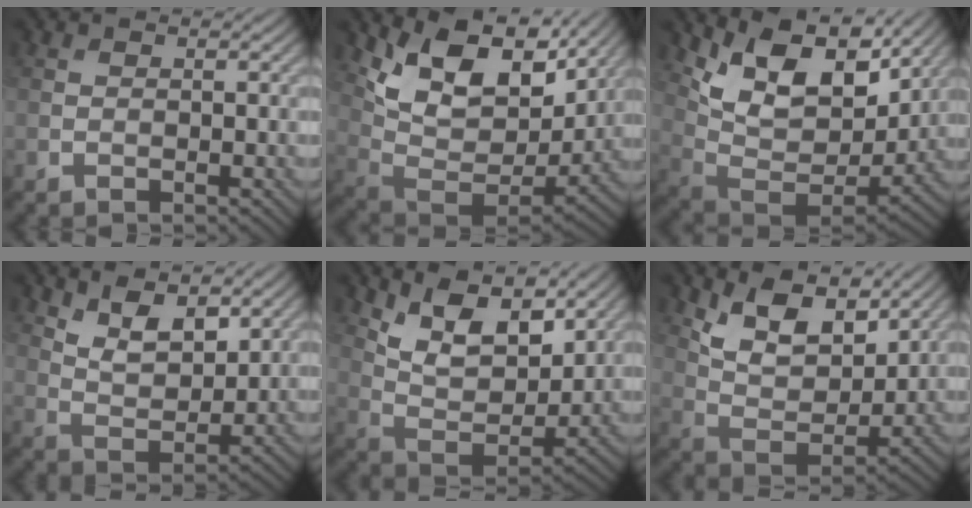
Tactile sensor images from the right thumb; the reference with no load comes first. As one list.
[{"total": 14.2, "force": [7.4, 8.0, 9.1], "torque": [-0.194, 0.001, 0.146]}, {"total": 13.6, "force": [7.5, 7.2, 8.7], "torque": [-0.187, 0.004, 0.143]}, {"total": 6.5, "force": [4.2, 2.8, 4.1], "torque": [-0.076, -0.018, 0.082]}, {"total": 10.3, "force": [6.5, 4.5, 6.6], "torque": [-0.140, -0.011, 0.115]}, {"total": 9.7, "force": [5.9, 4.7, 6.1], "torque": [-0.128, -0.010, 0.108]}]